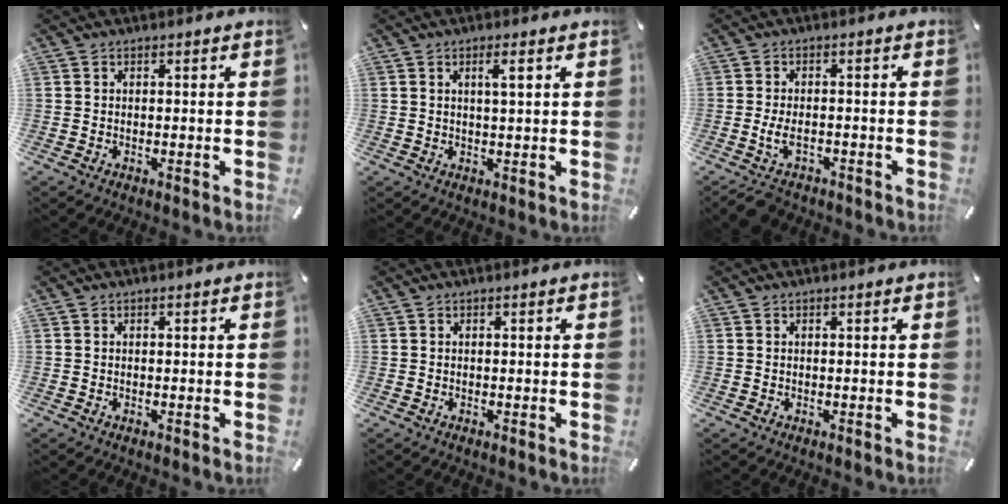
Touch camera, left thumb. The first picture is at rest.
{"total": 3.1, "force": [1.2, 0.5, 2.8], "torque": [-0.058, 0.004, 0.018]}
{"total": 4.8, "force": [-2.6, 2.4, 3.2], "torque": [-0.072, 0.009, -0.051]}
{"total": 0.0}
{"total": 0.0}
{"total": 0.0}